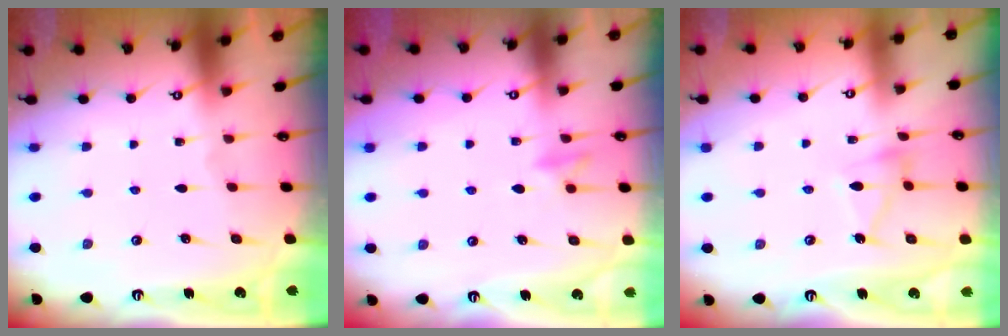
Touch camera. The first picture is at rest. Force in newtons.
{"total": 8.4, "press": 8.3, "slide": 1.7}
{"total": 7.1, "press": 7.1, "slide": 0.6}